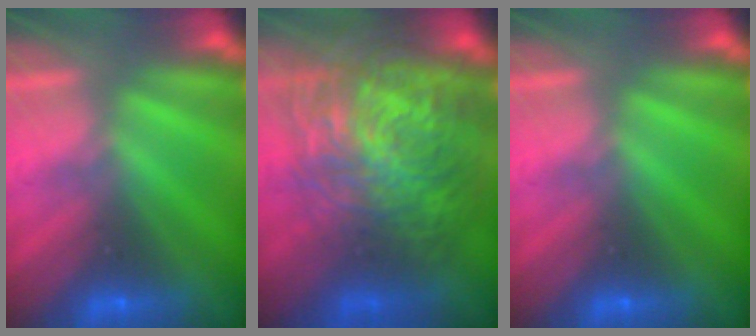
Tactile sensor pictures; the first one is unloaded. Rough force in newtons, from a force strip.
{"total": 8.1}
{"total": 0.0}